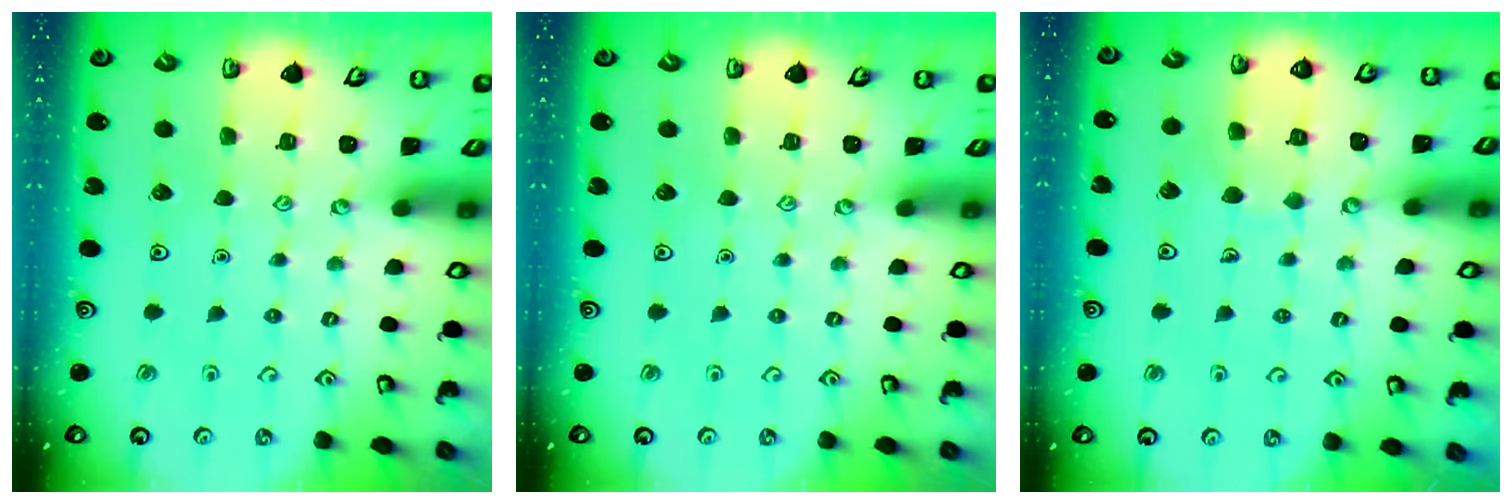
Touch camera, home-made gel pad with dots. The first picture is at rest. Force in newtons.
{"total": 0.0}
{"total": 5.8, "press": 5.8, "slide": 0.6}